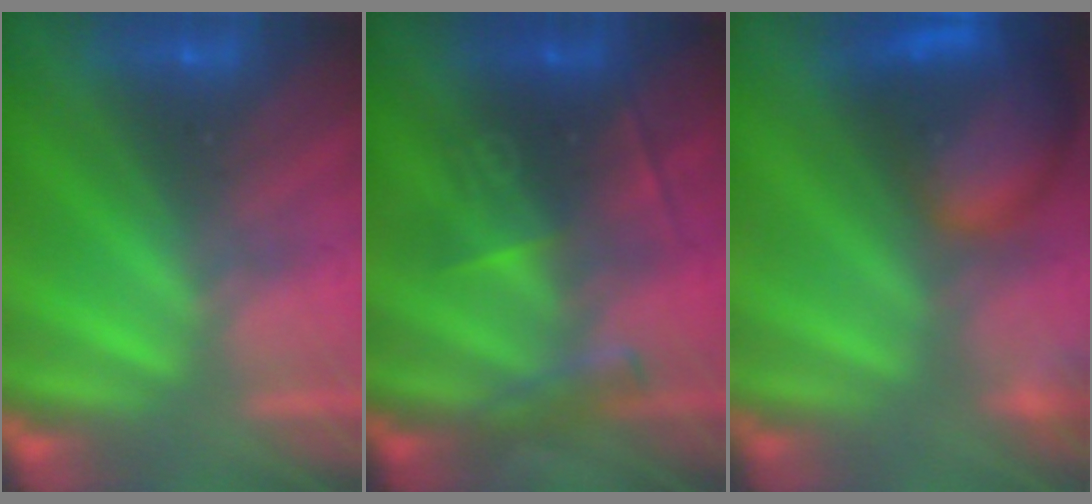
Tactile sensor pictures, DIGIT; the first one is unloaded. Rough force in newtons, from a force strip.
{"total": 2.9}
{"total": 8.0}